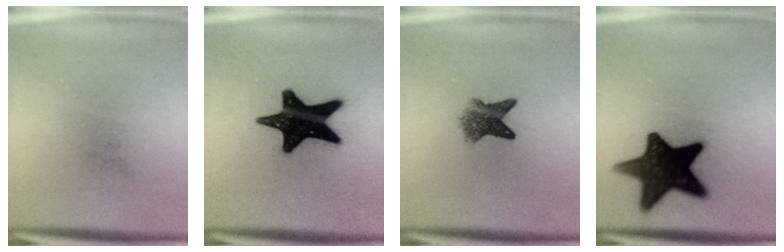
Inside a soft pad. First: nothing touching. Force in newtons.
{"total": 18.9}
{"total": 4.9}
{"total": 16.9}